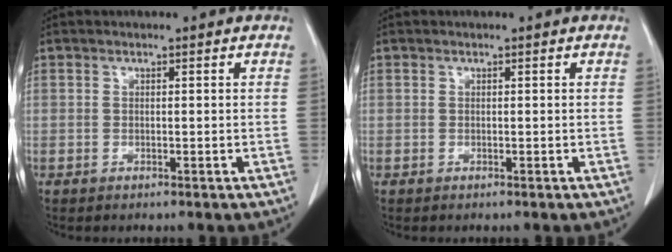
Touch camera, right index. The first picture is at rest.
{"total": 0.0}